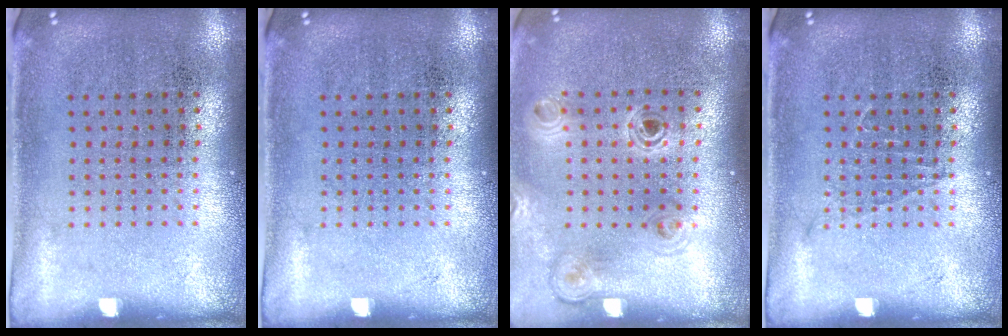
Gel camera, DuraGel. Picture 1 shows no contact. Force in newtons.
{"total": 0.0}
{"total": 1.1, "press": 1.1, "slide": 0.2}
{"total": 0.5, "press": 0.5, "slide": 0.1}